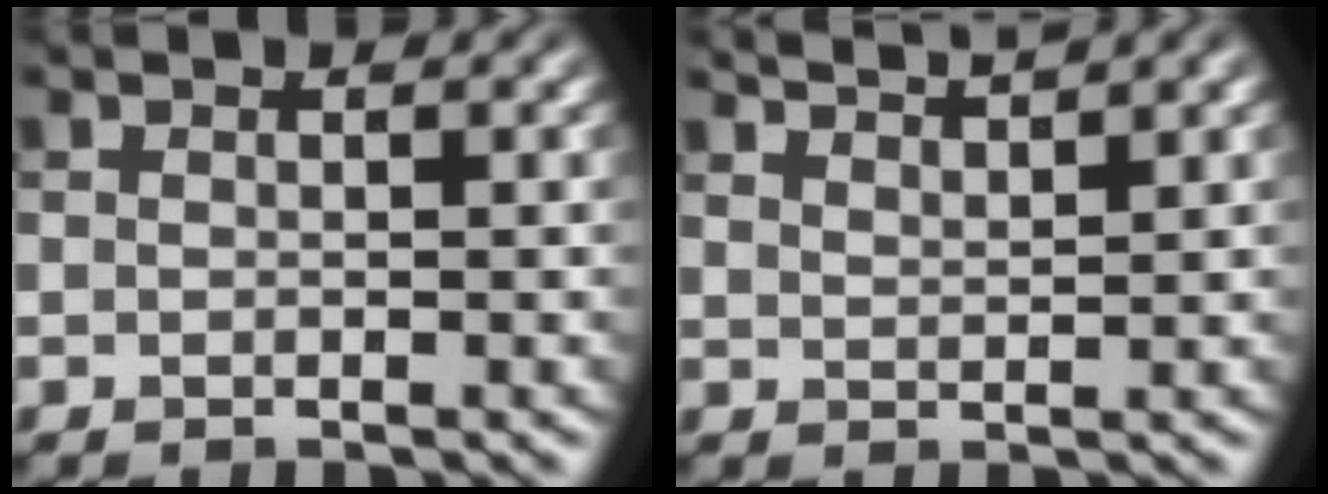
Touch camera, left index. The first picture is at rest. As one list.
[{"total": 3.6, "force": [3.2, 0.5, 1.6], "torque": [-0.008, 0.010, 0.041]}]